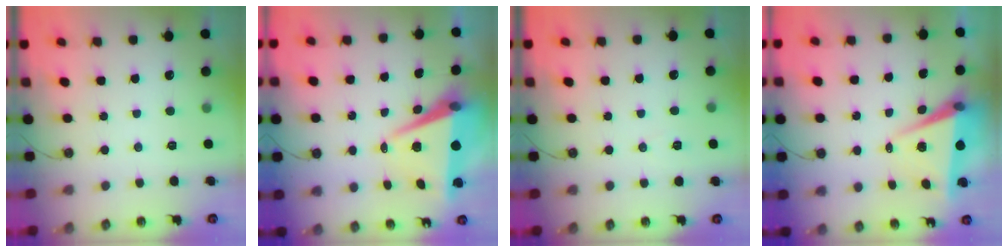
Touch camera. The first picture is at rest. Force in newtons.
{"total": 9.5, "press": 8.6, "slide": 4.0}
{"total": 5.9, "press": 4.1, "slide": 4.2}
{"total": 6.1, "press": 4.4, "slide": 4.2}